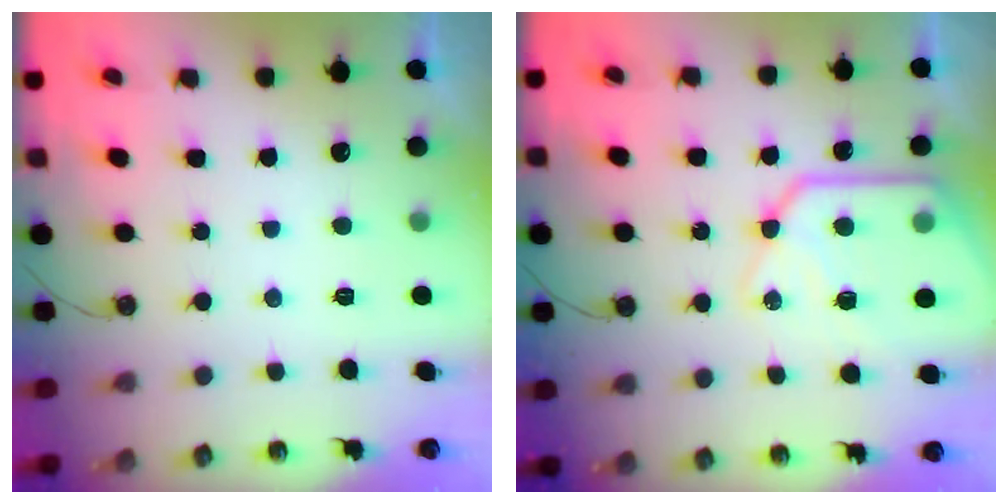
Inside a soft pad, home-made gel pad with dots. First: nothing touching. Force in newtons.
{"total": 18.1, "press": 18.0, "slide": 1.7}